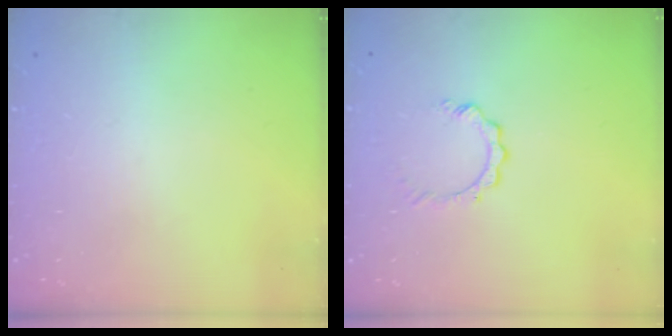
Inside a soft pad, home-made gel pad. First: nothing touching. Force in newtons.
{"total": 2.9, "press": 2.9, "slide": 0.3}